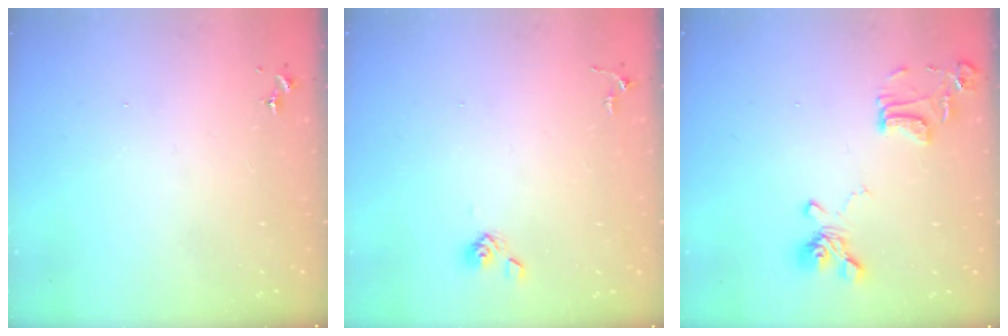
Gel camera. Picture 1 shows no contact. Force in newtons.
{"total": 4.6, "press": 4.1, "slide": 2.1}
{"total": 14.6, "press": 14.5, "slide": 1.6}